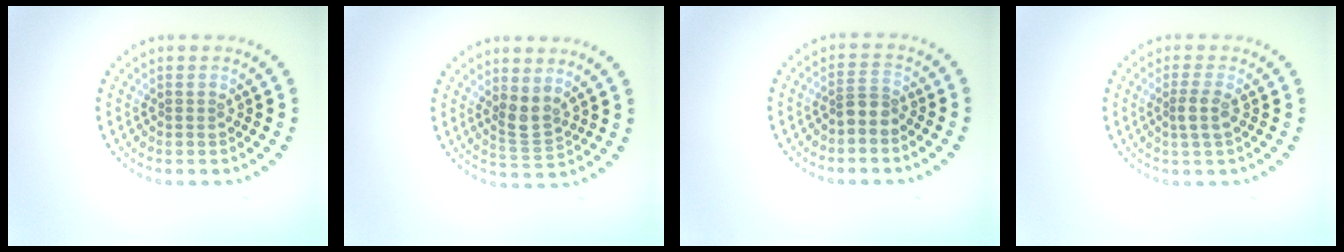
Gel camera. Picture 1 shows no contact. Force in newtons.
{"total": 2.3, "press": 1.8, "slide": 1.3}
{"total": 1.9, "press": 1.4, "slide": 1.3}
{"total": 1.8, "press": 1.5, "slide": 1.0}